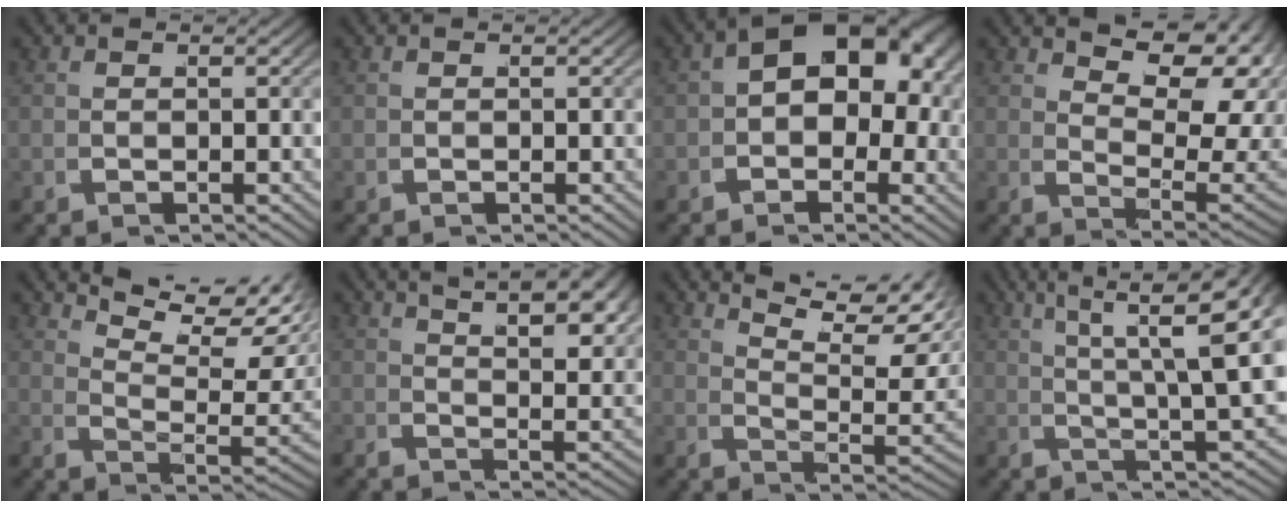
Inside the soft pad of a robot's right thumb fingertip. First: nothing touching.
{"total": 0.0}
{"total": 8.4, "force": [1.1, 5.2, 6.5], "torque": [-0.103, -0.004, 0.018]}
{"total": 8.6, "force": [3.6, 4.3, 6.6], "torque": [-0.095, -0.011, 0.069]}
{"total": 9.3, "force": [6.2, 3.2, 6.2], "torque": [-0.077, 0.017, 0.096]}
{"total": 6.5, "force": [4.1, 2.3, 4.5], "torque": [-0.046, 0.009, 0.064]}
{"total": 10.5, "force": [6.9, 3.5, 7.0], "torque": [-0.083, 0.025, 0.103]}
{"total": 9.4, "force": [3.1, 3.5, 8.2], "torque": [-0.094, 0.007, 0.047]}